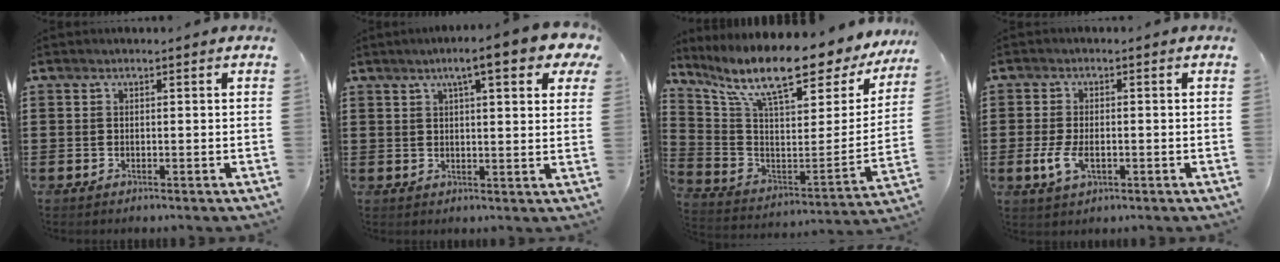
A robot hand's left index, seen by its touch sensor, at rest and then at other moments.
{"total": 7.4, "force": [4.7, 0.7, 5.7], "torque": [-0.098, -0.006, 0.074]}
{"total": 14.0, "force": [10.4, 2.7, 9.0], "torque": [-0.187, -0.074, 0.171]}
{"total": 4.2, "force": [-1.0, 2.1, 3.5], "torque": [-0.082, -0.005, -0.022]}